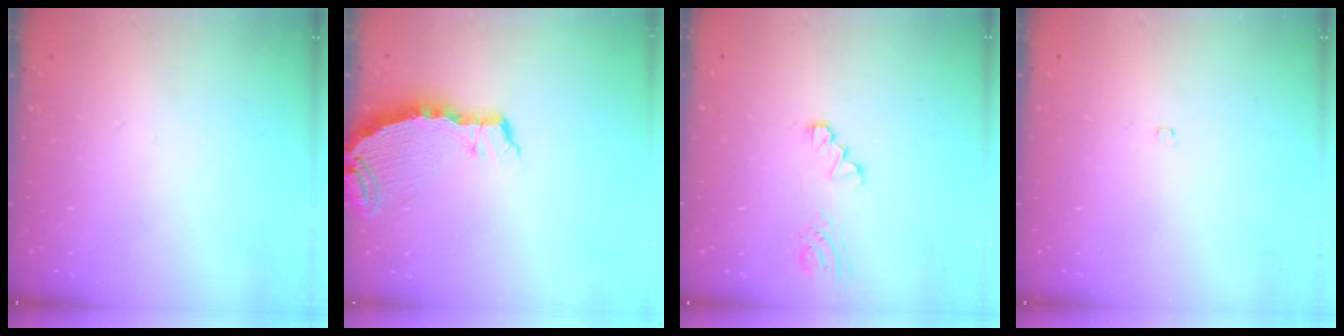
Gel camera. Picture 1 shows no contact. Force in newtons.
{"total": 5.4, "press": 5.4, "slide": 0.5}
{"total": 1.2, "press": 1.2, "slide": 0.2}
{"total": 2.1, "press": 2.1, "slide": 0.4}